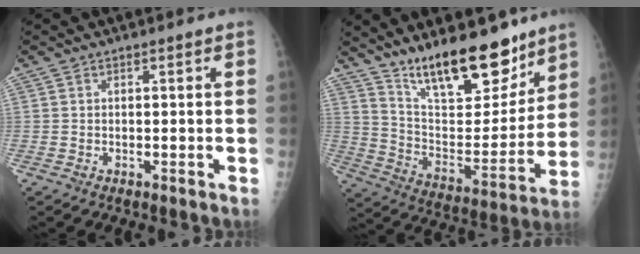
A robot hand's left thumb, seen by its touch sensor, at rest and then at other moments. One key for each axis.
{"total": 19.5, "fx": 14.7, "fy": 6.9, "fz": 10.9, "tx": -0.124, "ty": -0.098, "tz": 0.247}